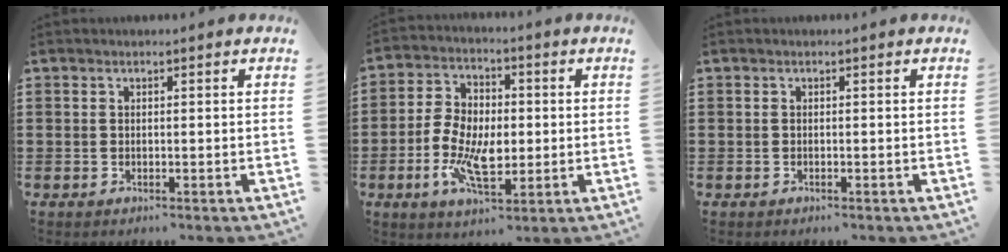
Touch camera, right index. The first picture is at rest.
{"total": 8.9, "force": [-1.7, 5.1, 7.0], "torque": [-0.159, 0.006, -0.038]}
{"total": 0.0}